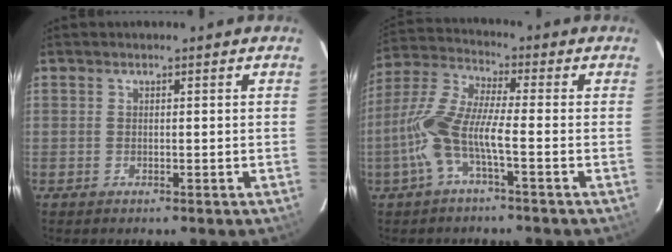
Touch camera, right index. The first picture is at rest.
{"total": 10.1, "force": [-3.4, 1.5, 9.4], "torque": [-0.216, 0.006, -0.070]}